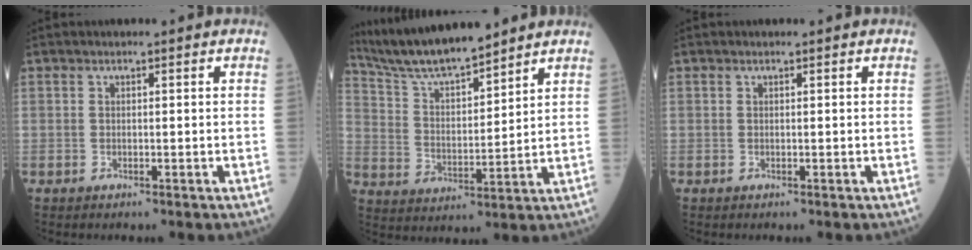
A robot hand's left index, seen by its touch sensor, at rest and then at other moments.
{"total": 12.4, "force": [11.3, 0.9, 4.9], "torque": [-0.101, 0.012, 0.213]}
{"total": 0.0}